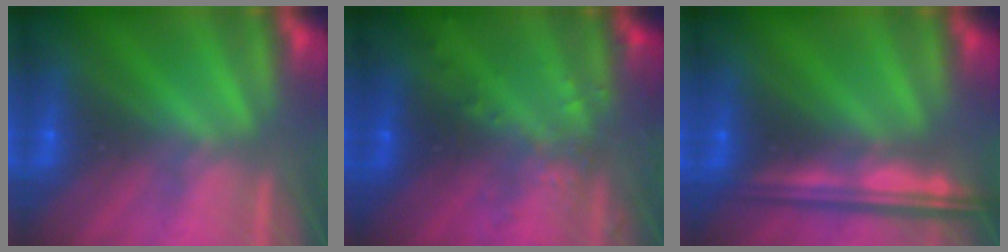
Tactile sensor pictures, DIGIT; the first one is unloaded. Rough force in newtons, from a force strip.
{"total": 2.9}
{"total": 8.2}